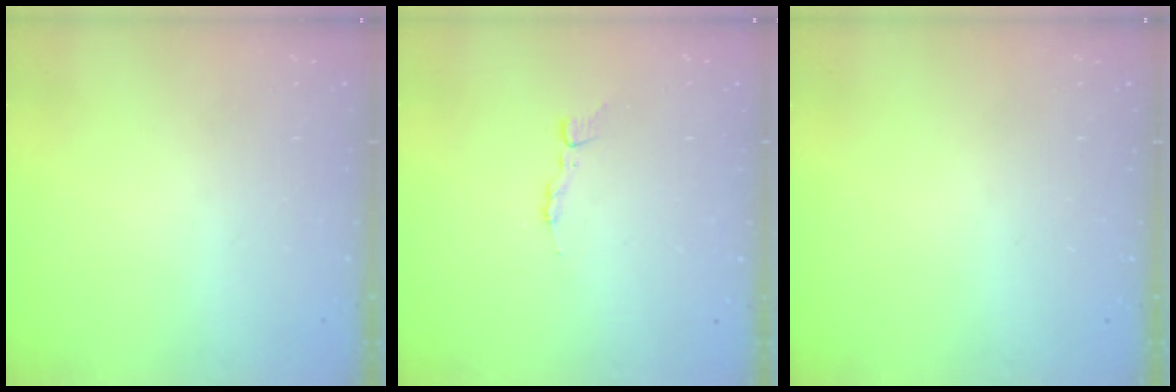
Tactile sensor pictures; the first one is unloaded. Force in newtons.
{"total": 3.7, "press": 3.7, "slide": 0.1}
{"total": 0.0}